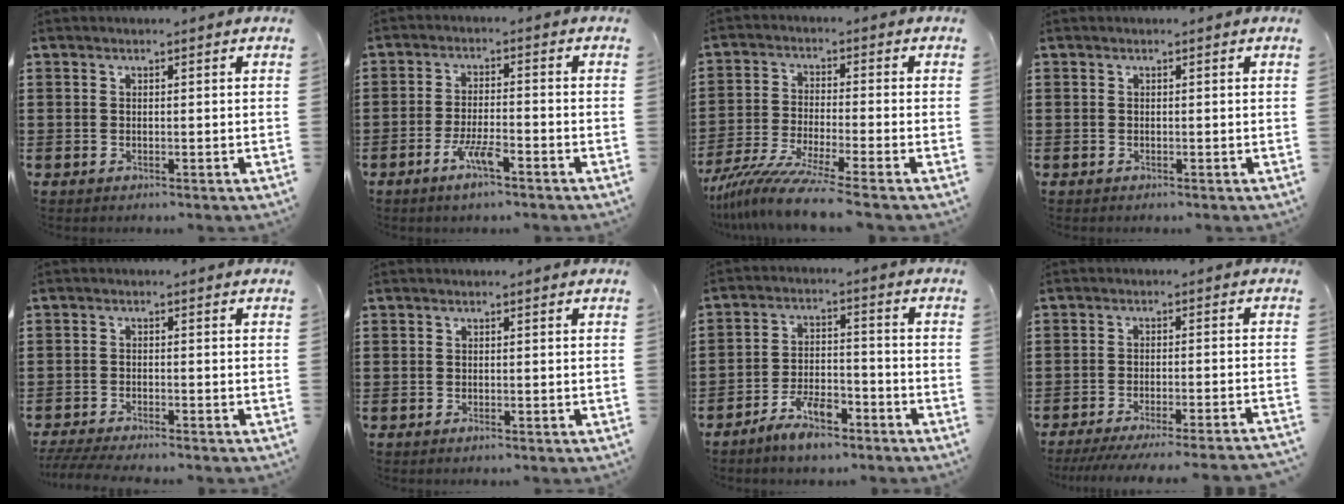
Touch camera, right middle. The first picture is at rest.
{"total": 5.0, "force": [-3.1, 0.8, 3.8], "torque": [-0.082, -0.004, -0.059]}
{"total": 8.0, "force": [-6.7, -0.4, 4.3], "torque": [-0.097, -0.017, -0.133]}
{"total": 0.0}
{"total": 3.0, "force": [-2.8, 0.1, 0.9], "torque": [-0.030, -0.008, -0.061]}
{"total": 0.5, "force": [-0.4, 0.2, 0.3], "torque": [-0.008, -0.005, -0.005]}
{"total": 6.8, "force": [-5.6, 2.0, 3.4], "torque": [-0.066, 0.007, -0.105]}
{"total": 4.4, "force": [-3.9, -0.4, 1.9], "torque": [-0.030, -0.012, -0.077]}